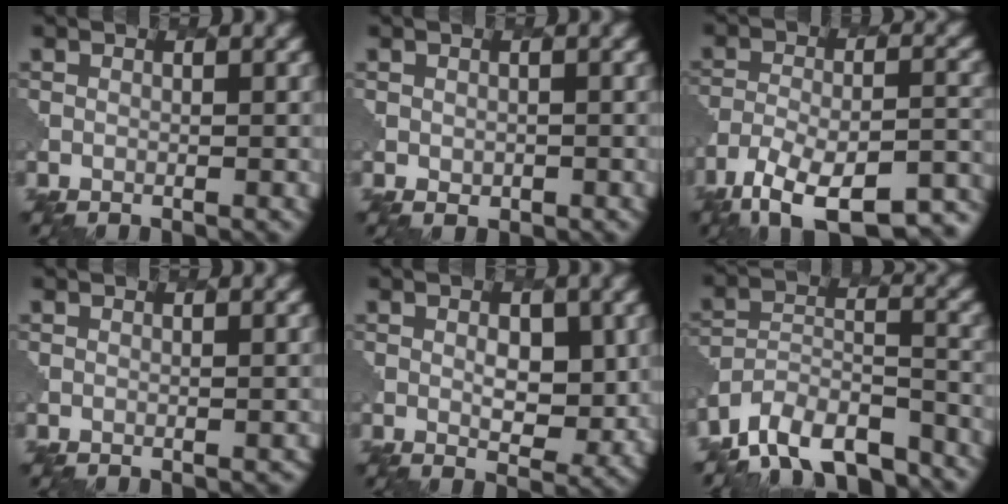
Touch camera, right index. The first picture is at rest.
{"total": 1.0, "force": [0.1, 0.9, 0.4], "torque": [-0.009, -0.007, 0.004]}
{"total": 12.7, "force": [-10.1, 4.1, 6.6], "torque": [-0.121, -0.019, -0.149]}
{"total": 0.6, "force": [-0.5, 0.2, 0.2], "torque": [0.006, 0.000, 0.000]}
{"total": 3.3, "force": [0.8, 1.8, 2.6], "torque": [-0.037, -0.007, 0.017]}
{"total": 11.4, "force": [-9.9, 4.4, 3.5], "torque": [-0.063, 0.003, -0.139]}